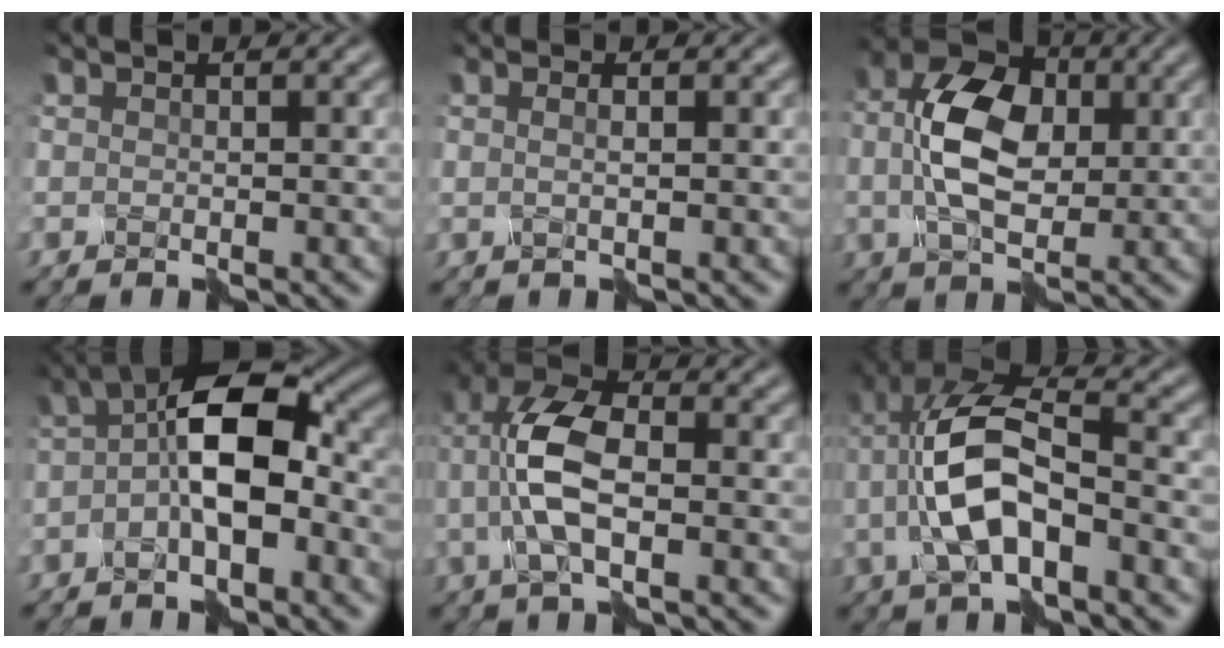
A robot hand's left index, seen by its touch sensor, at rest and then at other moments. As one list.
[{"total": 1.2, "force": [0.6, 0.3, 1.0], "torque": [-0.011, 0.003, -0.006]}, {"total": 7.7, "force": [0.5, 4.6, 6.1], "torque": [-0.132, 0.011, 0.004]}, {"total": 7.5, "force": [-1.5, 2.9, 6.8], "torque": [-0.123, 0.021, -0.032]}, {"total": 6.1, "force": [-0.6, 2.7, 5.4], "torque": [-0.123, 0.015, -0.017]}, {"total": 7.7, "force": [-1.5, 3.1, 6.9], "torque": [-0.153, 0.020, -0.032]}]